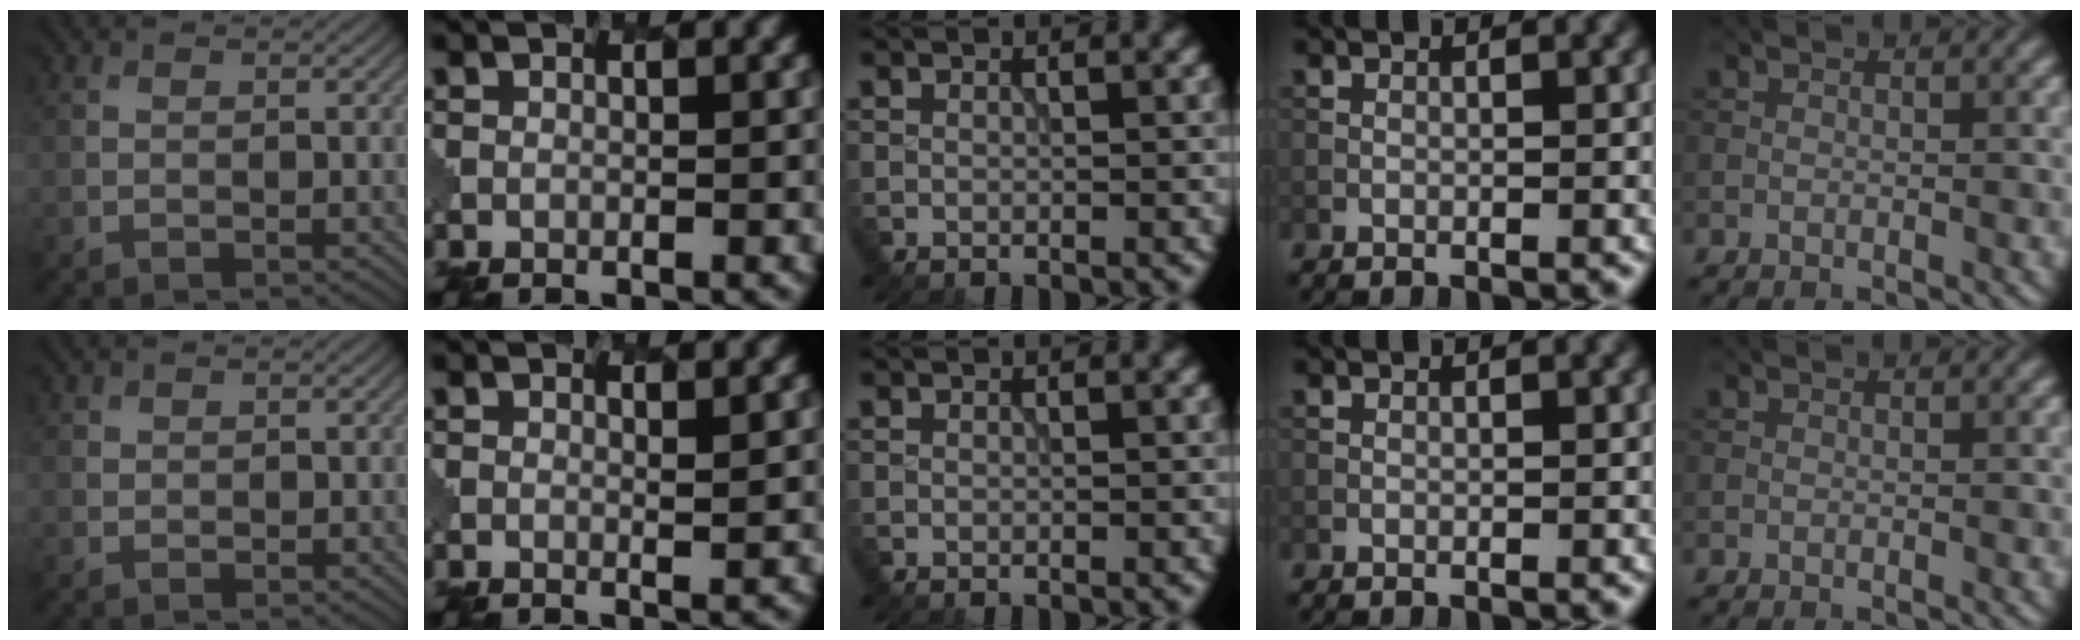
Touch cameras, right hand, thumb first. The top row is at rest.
{"thumb": {"total": 0.7, "force": [0.3, 0.6, 0.1], "torque": [0.001, -0.003, 0.006]}, "index": {"total": 1.1, "force": [0.8, 0.3, 0.8], "torque": [-0.007, -0.001, 0.011]}}